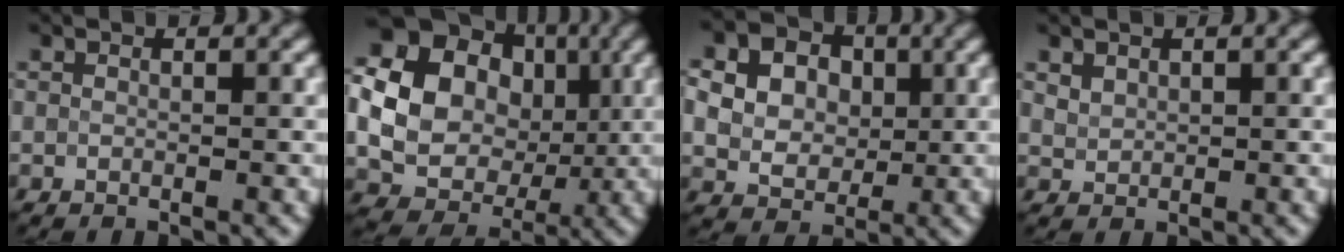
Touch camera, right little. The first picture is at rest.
{"total": 18.4, "force": [2.3, 16.7, 7.4], "torque": [-0.166, 0.016, 0.006]}
{"total": 9.8, "force": [2.7, 8.2, 4.7], "torque": [-0.110, 0.032, 0.047]}
{"total": 1.2, "force": [0.7, 0.8, 0.5], "torque": [-0.006, 0.000, 0.016]}